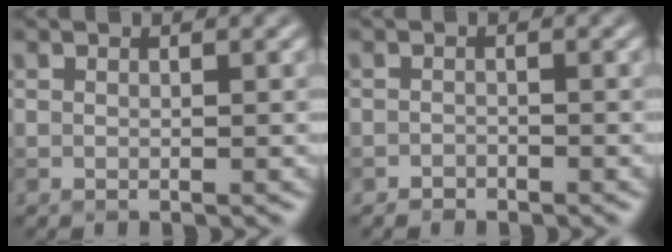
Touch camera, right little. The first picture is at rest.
{"total": 0.9, "force": [-0.8, 0.4, 0.1], "torque": [0.003, 0.000, -0.014]}